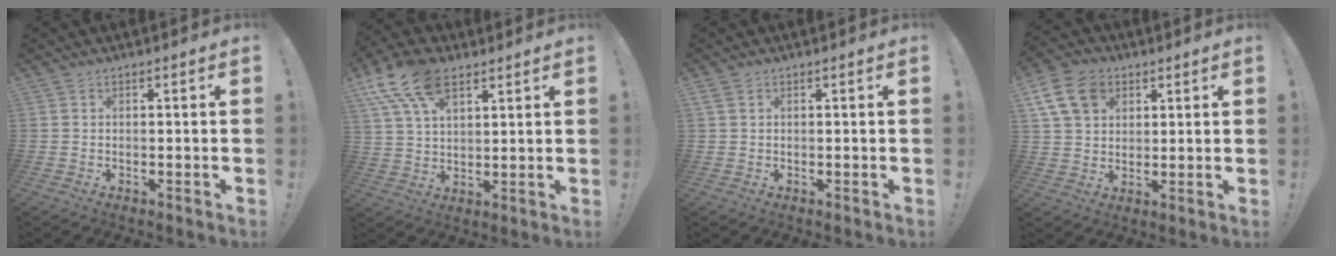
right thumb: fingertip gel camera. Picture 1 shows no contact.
{"total": 13.9, "force": [7.9, 7.5, 8.7], "torque": [-0.165, -0.022, 0.147]}
{"total": 1.5, "force": [0.8, 1.0, 0.9], "torque": [-0.019, 0.003, 0.015]}
{"total": 12.9, "force": [5.6, 9.7, 6.3], "torque": [-0.106, -0.020, 0.112]}